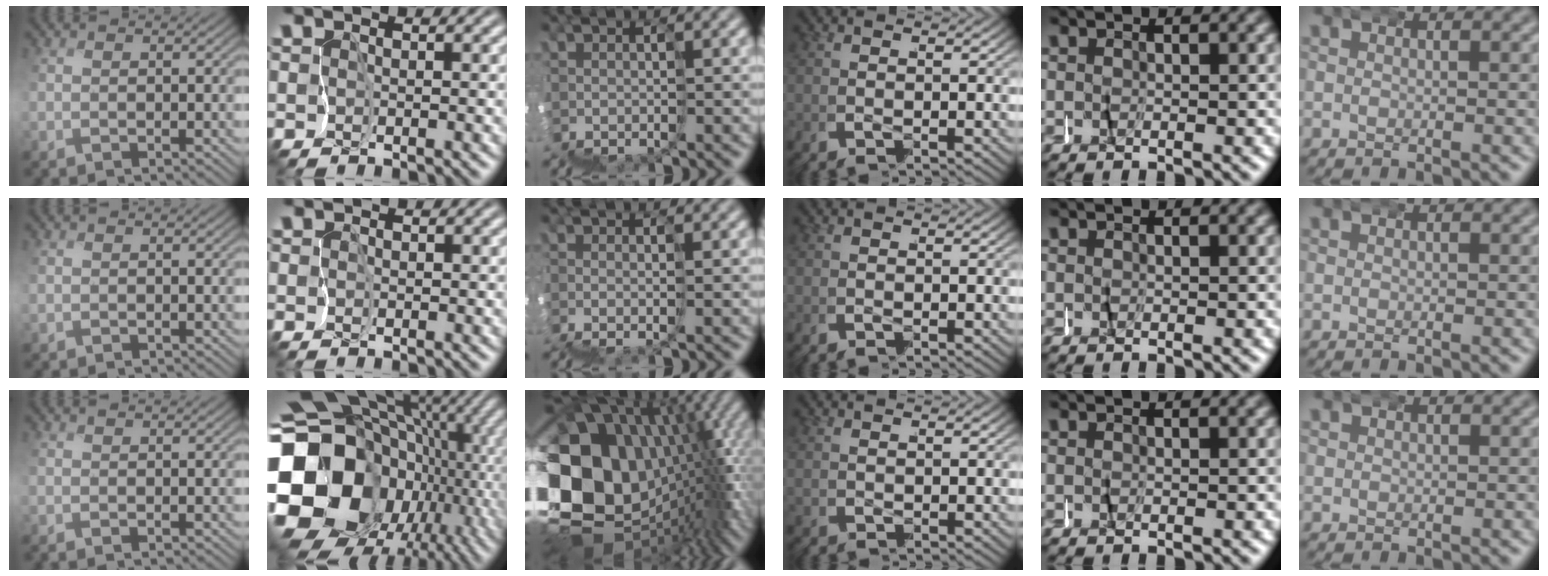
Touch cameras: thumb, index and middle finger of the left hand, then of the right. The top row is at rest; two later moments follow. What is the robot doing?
{"motion": "wrap", "object": "felt sheet"}